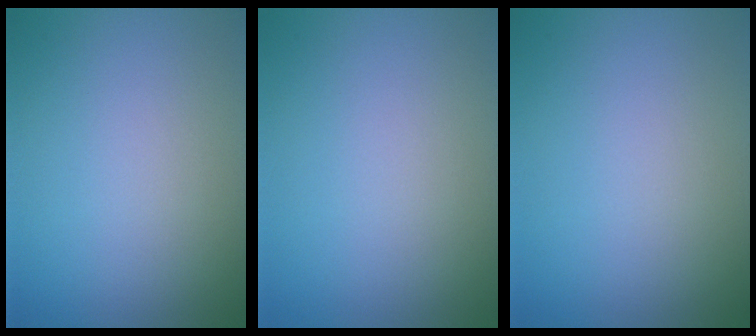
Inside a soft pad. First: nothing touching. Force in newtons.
{"total": 0.0}
{"total": 0.0}